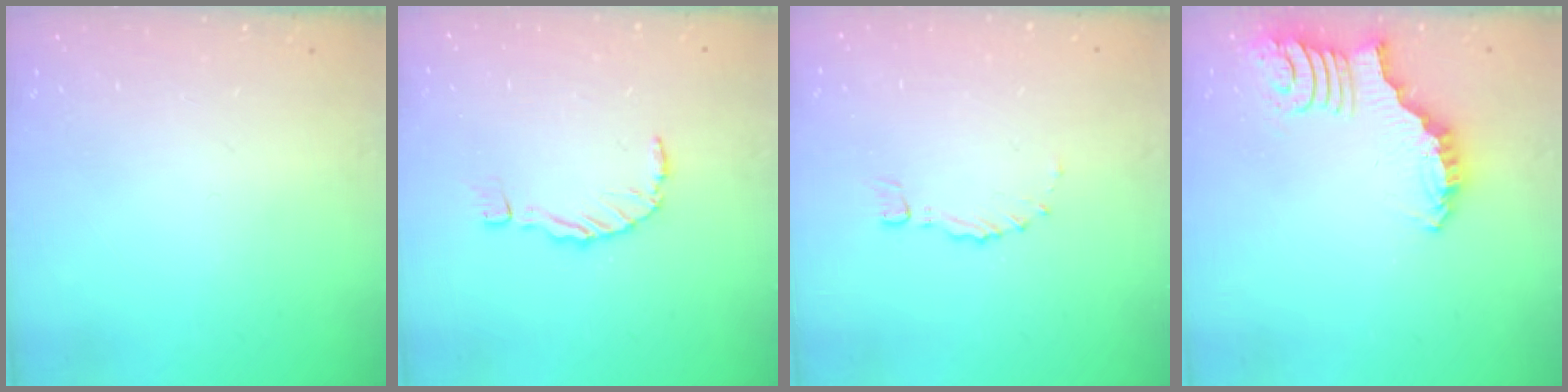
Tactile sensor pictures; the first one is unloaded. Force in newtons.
{"total": 0.0}
{"total": 0.0}
{"total": 2.6, "press": 2.5, "slide": 0.5}